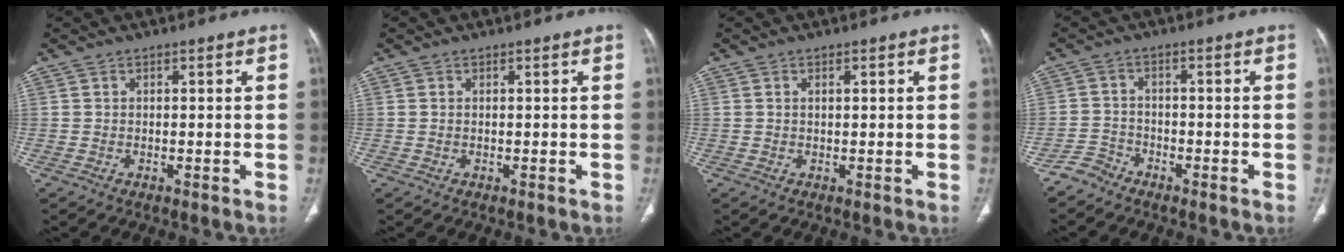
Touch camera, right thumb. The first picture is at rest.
{"total": 0.0}
{"total": 0.8, "force": [0.3, 0.3, 0.6], "torque": [-0.015, 0.004, 0.008]}
{"total": 3.0, "force": [-2.7, 1.3, -0.3], "torque": [0.010, 0.007, -0.058]}